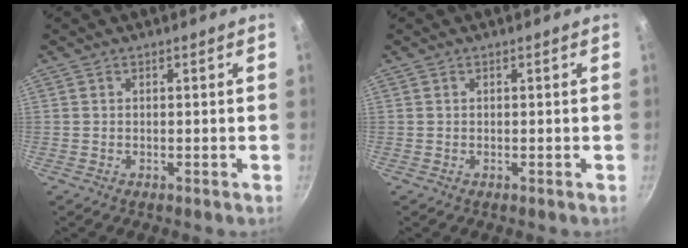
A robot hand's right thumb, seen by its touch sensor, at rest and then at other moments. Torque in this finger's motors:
{"motor_torque": [-0.07, -0.07, 0.01, 0.01, 0.00]}